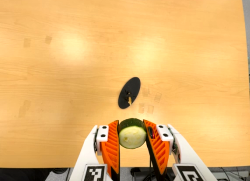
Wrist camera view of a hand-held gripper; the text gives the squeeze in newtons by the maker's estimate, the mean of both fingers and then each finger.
{"total": 12.2, "left": 11.6, "right": 12.8}